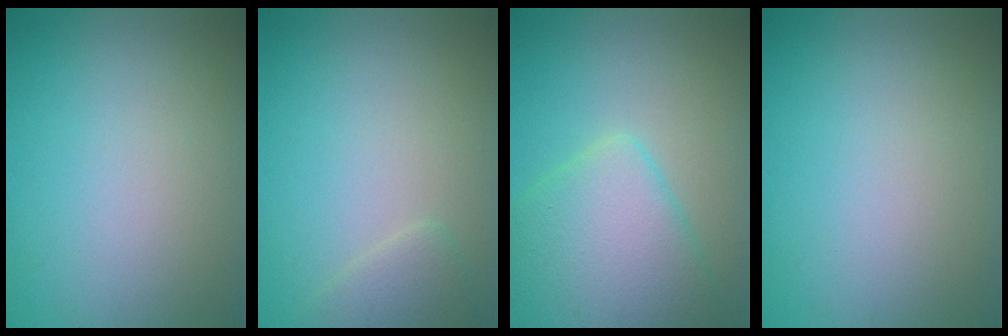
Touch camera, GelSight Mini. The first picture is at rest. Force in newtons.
{"total": 1.9, "press": 1.9, "slide": 0.2}
{"total": 6.8, "press": 6.8, "slide": 0.3}
{"total": 0.0}